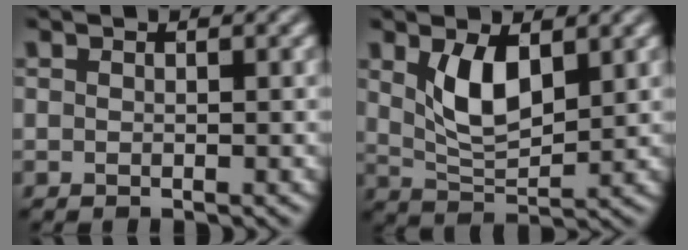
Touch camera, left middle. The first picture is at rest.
{"total": 4.8, "force": [1.5, 2.2, 4.0], "torque": [-0.091, -0.007, 0.031]}